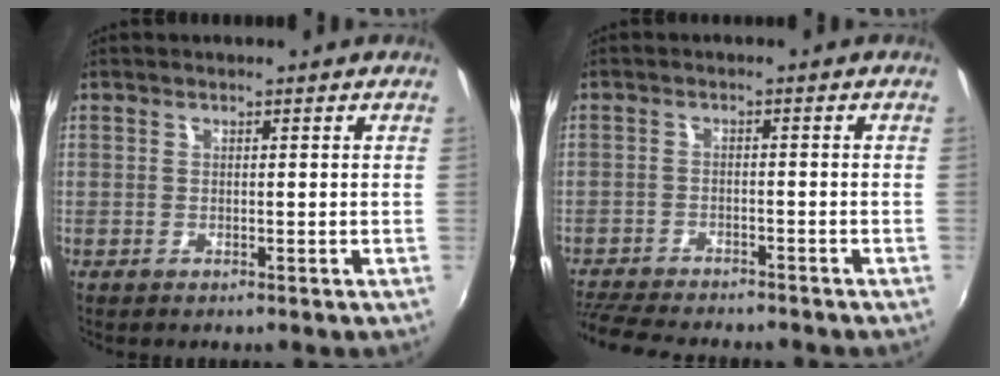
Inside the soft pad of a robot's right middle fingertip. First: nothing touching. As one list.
[{"total": 10.3, "force": [-9.4, 1.9, 3.9], "torque": [-0.103, -0.020, -0.154]}]